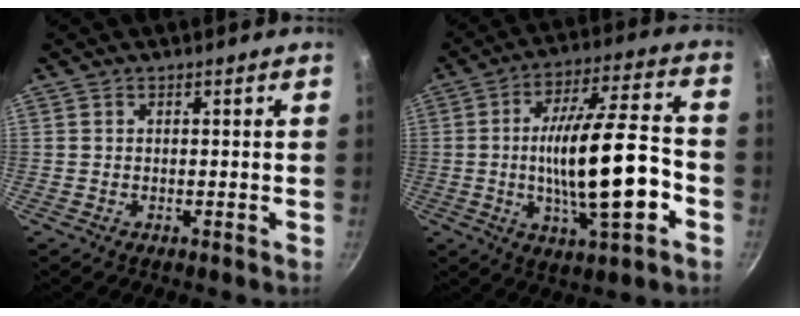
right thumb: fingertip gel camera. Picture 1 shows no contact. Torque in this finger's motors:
{"motor_torque": [1.27, 3.65, 1.89, -0.06, 0.62]}